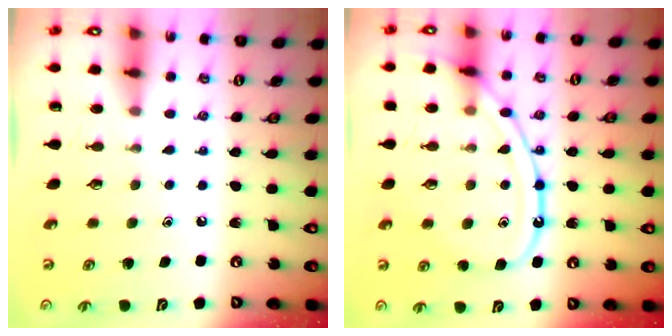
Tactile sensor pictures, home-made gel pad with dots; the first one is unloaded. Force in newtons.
{"total": 14.4, "press": 14.3, "slide": 1.1}